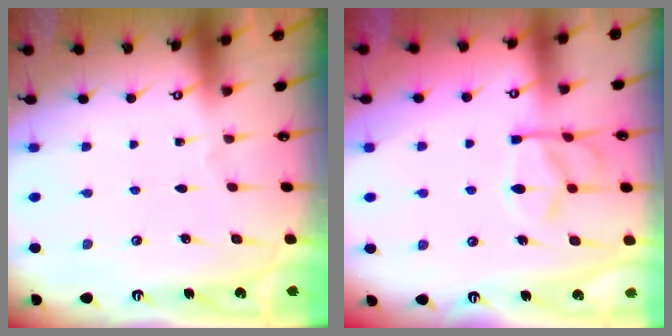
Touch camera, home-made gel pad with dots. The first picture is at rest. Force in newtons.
{"total": 6.8, "press": 6.5, "slide": 1.7}